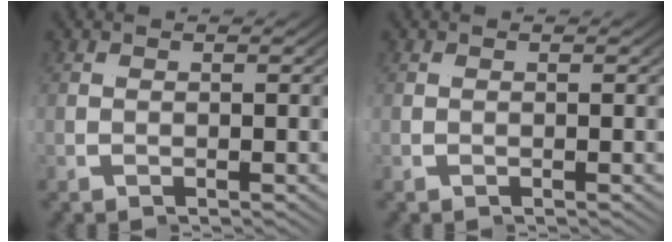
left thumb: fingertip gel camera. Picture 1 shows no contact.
{"total": 0.0}